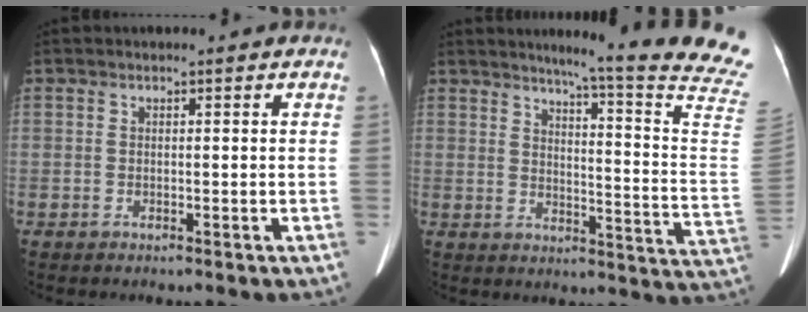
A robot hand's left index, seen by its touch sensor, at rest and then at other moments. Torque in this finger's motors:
{"motor_torque": [0.31, -1.35, 0.10, 0.10]}